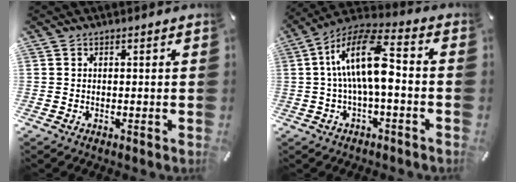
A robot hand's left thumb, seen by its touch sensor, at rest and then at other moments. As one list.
[{"total": 15.0, "force": [0.3, 5.9, 13.8], "torque": [-0.272, 0.007, 0.005]}]